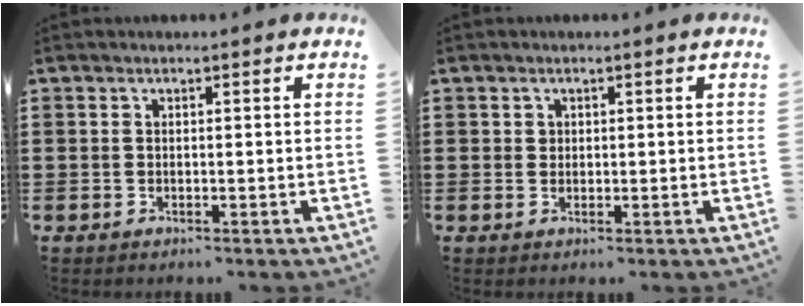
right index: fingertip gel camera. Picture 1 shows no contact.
{"total": 0.9, "force": [0.5, 0.8, 0.1], "torque": [-0.003, 0.004, 0.010]}